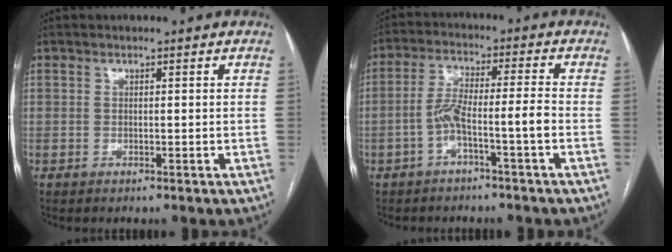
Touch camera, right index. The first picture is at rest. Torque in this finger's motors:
{"motor_torque": [1.05, -0.45, 0.54, 0.13]}